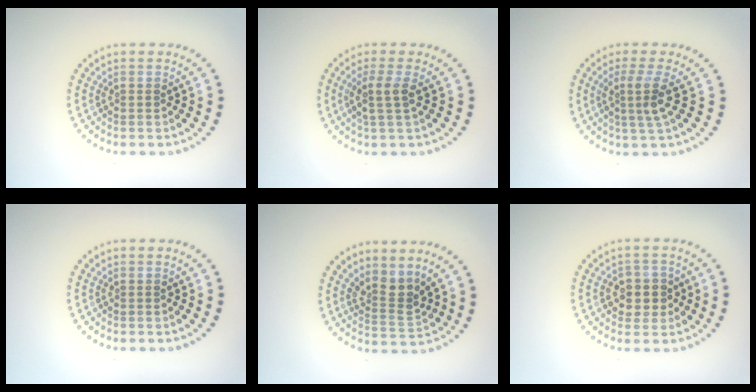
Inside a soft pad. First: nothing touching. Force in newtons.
{"total": 2.3, "press": 1.9, "slide": 1.4}
{"total": 2.7, "press": 2.0, "slide": 1.9}
{"total": 0.0}
{"total": 2.8, "press": 2.1, "slide": 1.8}
{"total": 3.0, "press": 2.8, "slide": 0.8}